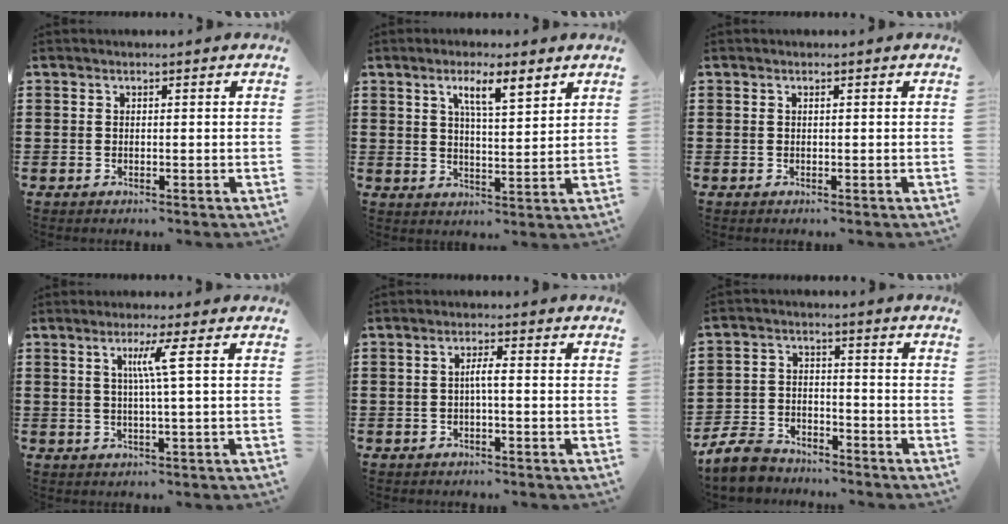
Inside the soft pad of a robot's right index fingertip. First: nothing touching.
{"total": 5.7, "force": [3.3, 1.1, 4.4], "torque": [-0.080, -0.001, 0.052]}
{"total": 0.0}
{"total": 4.7, "force": [1.1, -0.7, 4.5], "torque": [-0.087, -0.002, 0.012]}
{"total": 2.2, "force": [-0.4, 0.2, 2.2], "torque": [-0.042, 0.001, -0.009]}
{"total": 6.4, "force": [-5.9, 1.7, 1.4], "torque": [-0.047, 0.011, -0.121]}